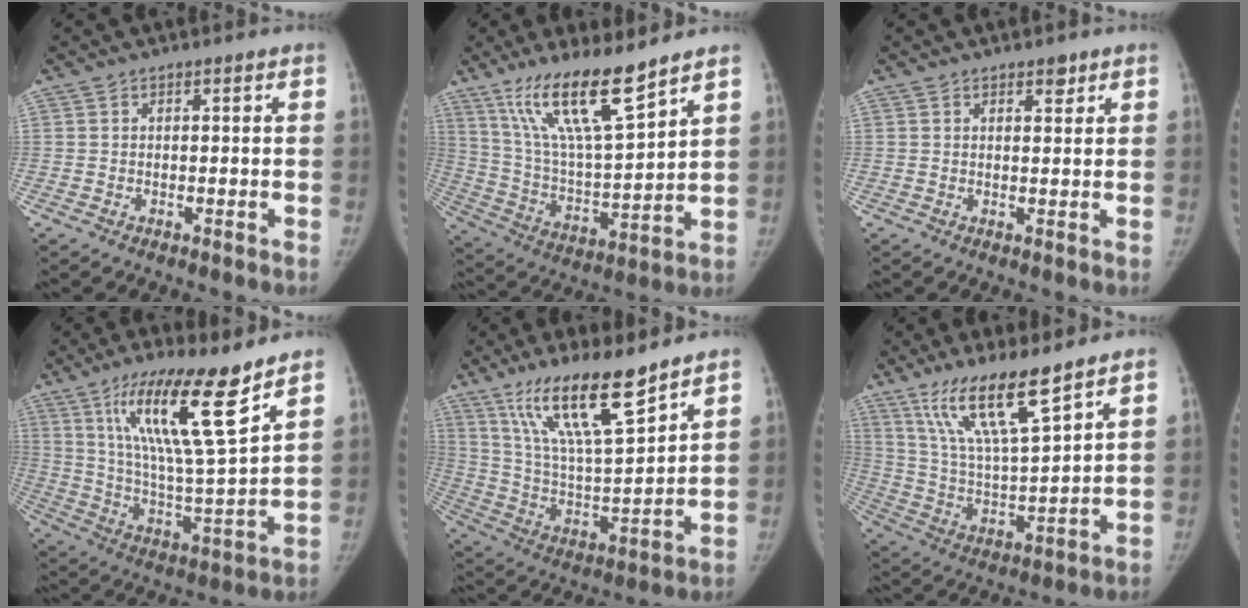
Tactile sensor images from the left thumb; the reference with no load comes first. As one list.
[{"total": 16.7, "force": [11.7, 2.7, 11.6], "torque": [-0.198, -0.065, 0.229]}, {"total": 1.8, "force": [1.3, 0.9, 1.0], "torque": [-0.002, -0.007, 0.016]}, {"total": 18.9, "force": [11.3, 2.3, 15.0], "torque": [-0.244, -0.065, 0.204]}, {"total": 17.6, "force": [12.2, 3.3, 12.2], "torque": [-0.203, -0.066, 0.234]}, {"total": 14.8, "force": [10.1, 2.3, 10.5], "torque": [-0.188, -0.058, 0.204]}]